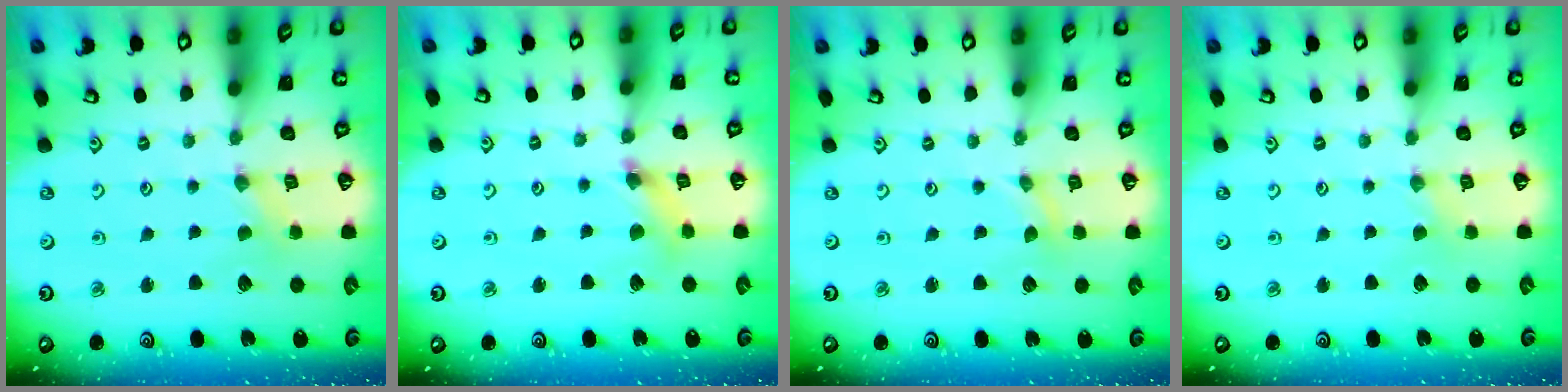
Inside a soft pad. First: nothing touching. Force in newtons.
{"total": 4.7, "press": 4.7, "slide": 0.5}
{"total": 0.0}
{"total": 1.2, "press": 1.2, "slide": 0.3}